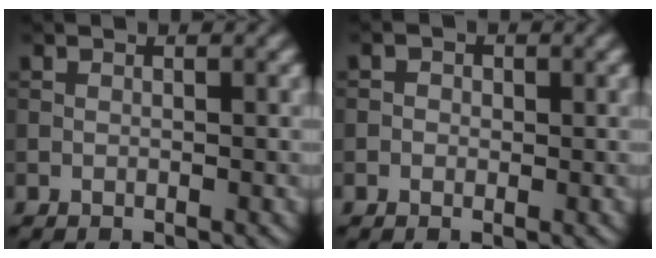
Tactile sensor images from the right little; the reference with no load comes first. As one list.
[{"total": 1.1, "force": [0.1, 1.0, 0.4], "torque": [-0.002, -0.001, -0.007]}]